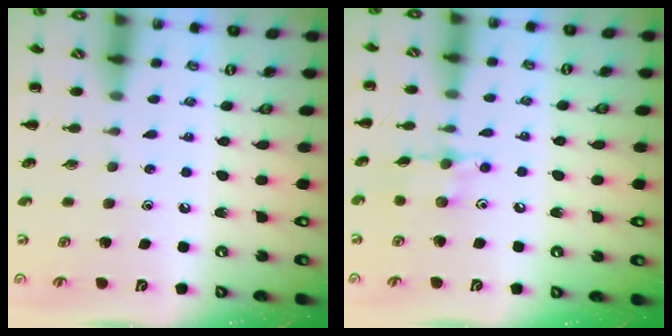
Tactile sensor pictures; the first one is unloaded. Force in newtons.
{"total": 7.9, "press": 7.9, "slide": 0.7}